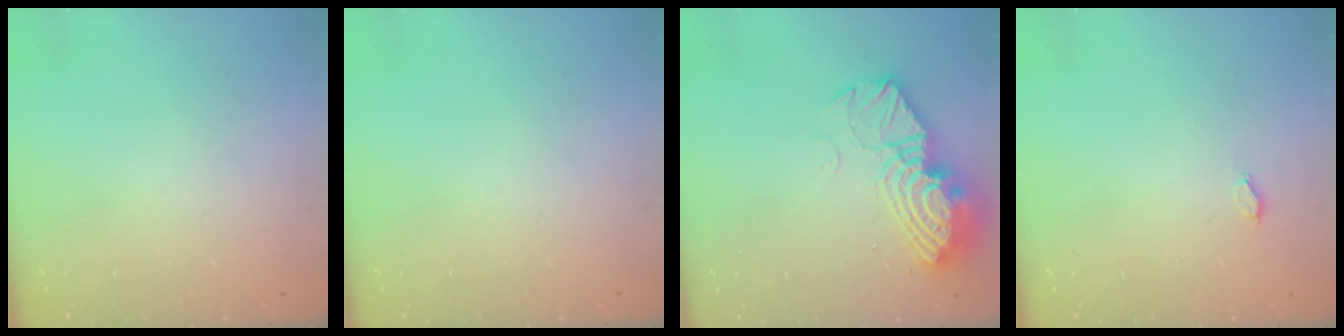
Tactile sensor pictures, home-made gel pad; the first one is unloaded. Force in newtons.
{"total": 0.0}
{"total": 15.3, "press": 15.3, "slide": 0.9}
{"total": 2.3, "press": 2.0, "slide": 1.2}